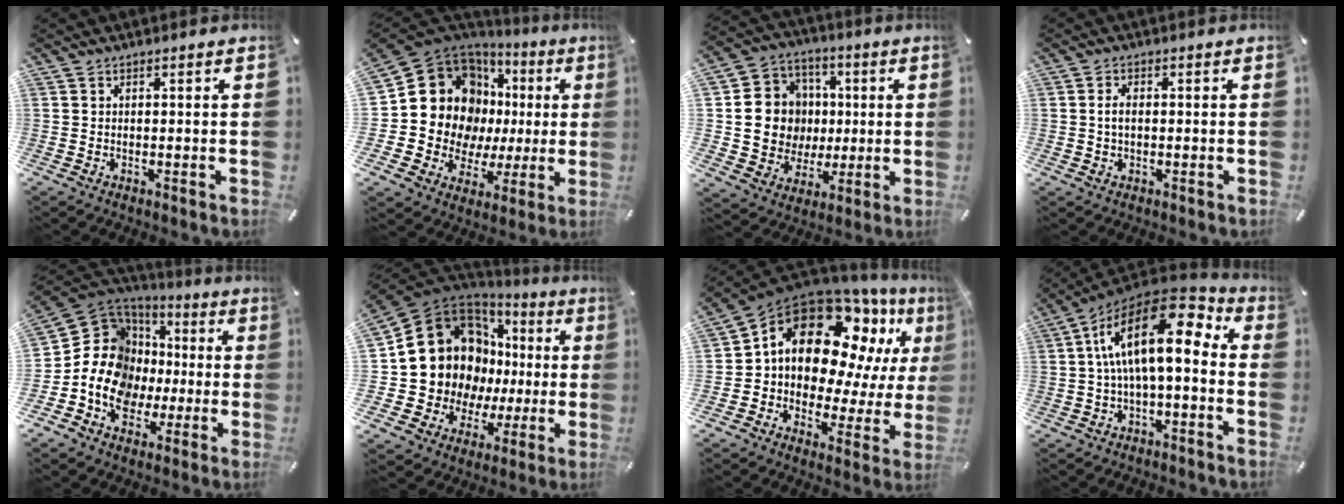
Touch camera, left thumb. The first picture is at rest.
{"total": 17.4, "force": [4.1, 14.4, 8.9], "torque": [-0.164, -0.049, 0.084]}
{"total": 14.8, "force": [0.8, 14.1, 4.4], "torque": [-0.066, 0.005, 0.029]}
{"total": 2.7, "force": [0.0, 1.5, 2.3], "torque": [-0.053, 0.001, -0.004]}
{"total": 15.4, "force": [-2.5, 13.6, 7.0], "torque": [-0.152, -0.008, -0.043]}
{"total": 17.0, "force": [3.9, 15.1, 6.9], "torque": [-0.127, -0.048, 0.100]}
{"total": 17.6, "force": [8.6, 11.8, 9.8], "torque": [-0.187, -0.073, 0.148]}
{"total": 18.4, "force": [3.5, 7.7, 16.3], "torque": [-0.290, -0.024, 0.057]}